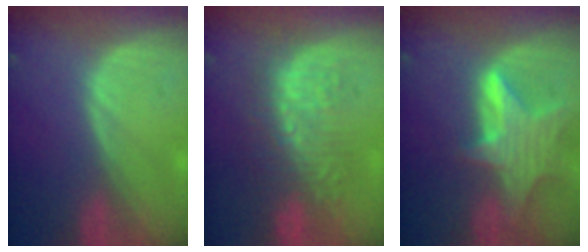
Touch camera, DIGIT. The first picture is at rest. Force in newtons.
{"total": 9.1, "press": 8.7, "slide": 2.6}
{"total": 8.1, "press": 7.3, "slide": 3.6}